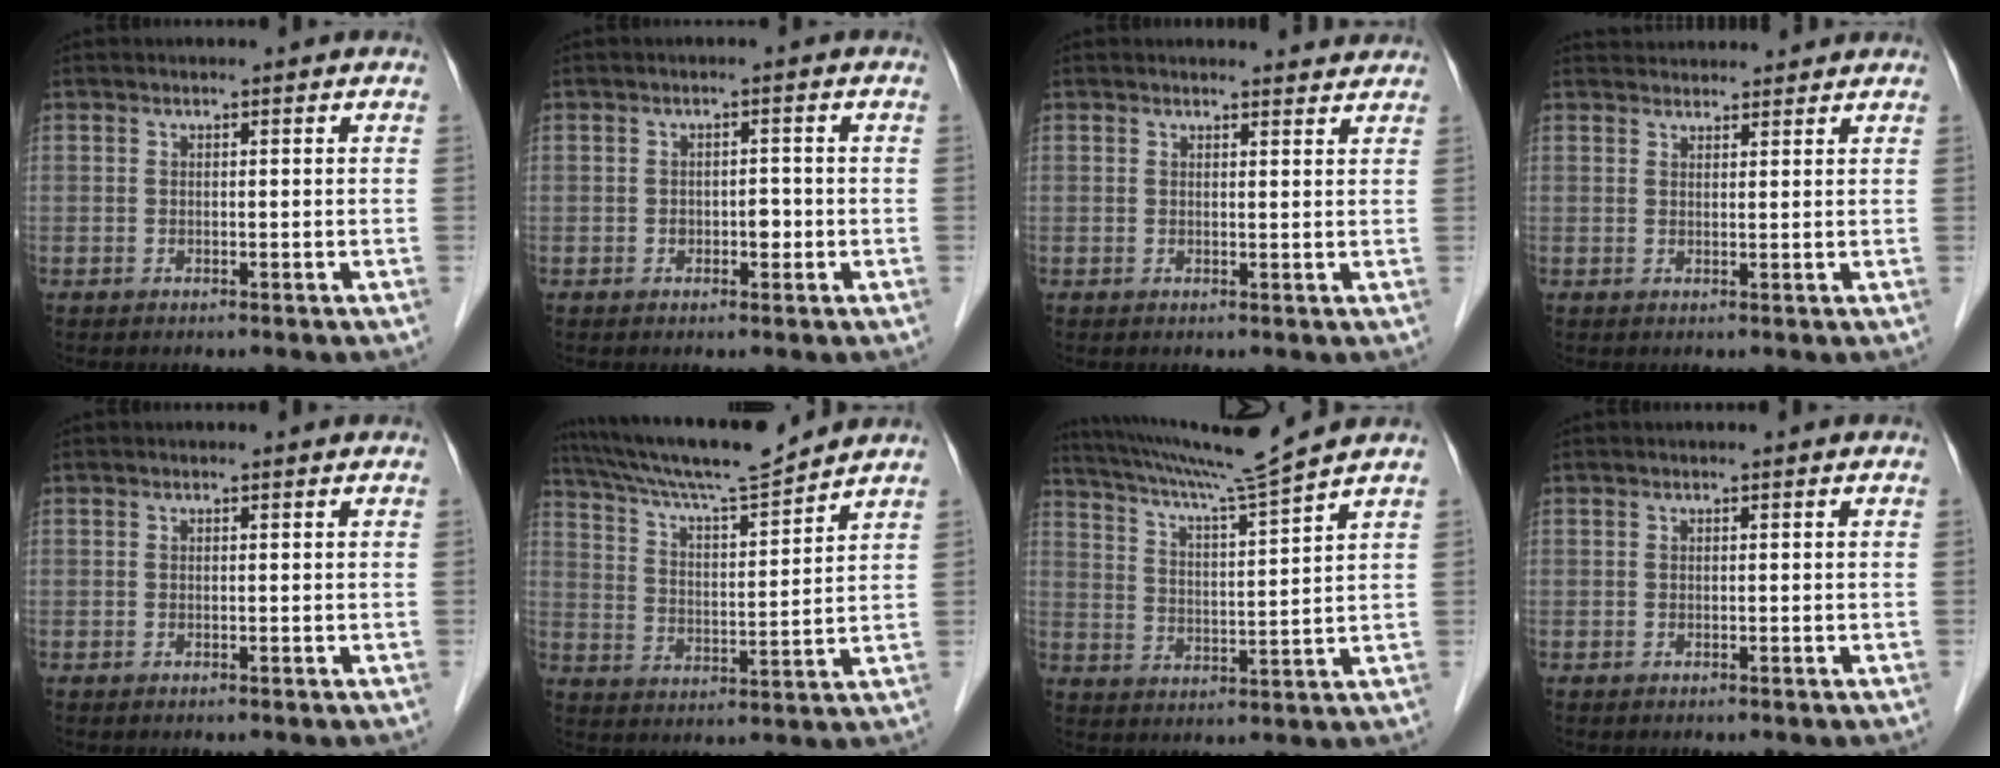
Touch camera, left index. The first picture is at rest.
{"total": 1.7, "force": [-0.6, 1.0, 1.2], "torque": [-0.016, 0.003, -0.007]}
{"total": 2.9, "force": [2.9, 0.4, 0.0], "torque": [-0.008, -0.003, 0.027]}
{"total": 6.6, "force": [6.4, 1.4, 1.0], "torque": [-0.011, 0.035, 0.085]}
{"total": 0.0}
{"total": 13.5, "force": [12.5, -0.7, 4.9], "torque": [-0.098, 0.004, 0.213]}
{"total": 11.8, "force": [10.6, -3.2, 4.2], "torque": [-0.084, -0.024, 0.183]}
{"total": 0.0}